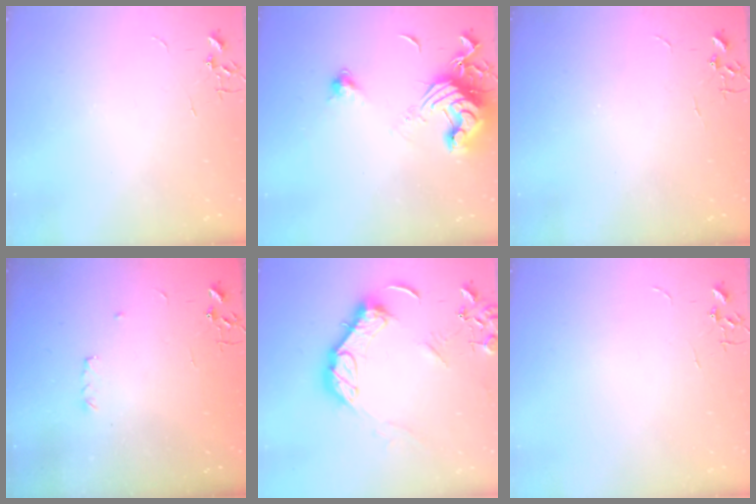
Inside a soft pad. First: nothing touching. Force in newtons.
{"total": 13.8, "press": 13.7, "slide": 1.7}
{"total": 0.0}
{"total": 3.4, "press": 3.3, "slide": 0.6}
{"total": 15.7, "press": 15.5, "slide": 2.2}
{"total": 0.0}